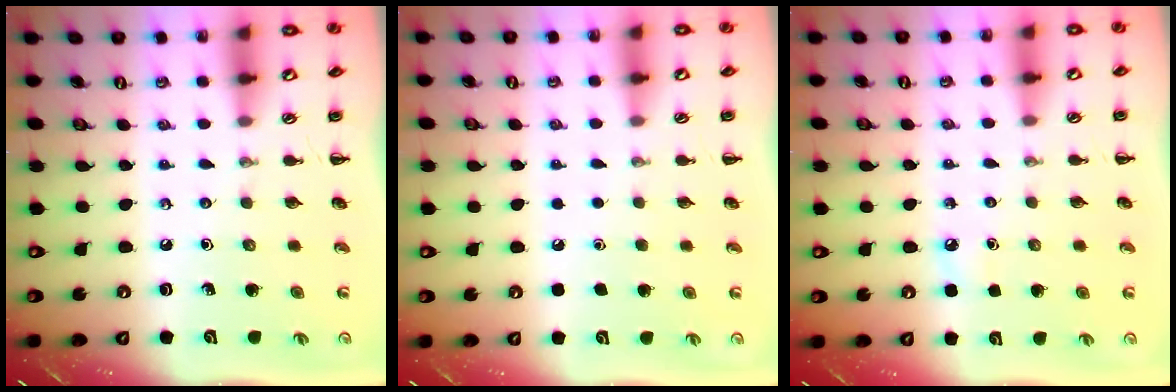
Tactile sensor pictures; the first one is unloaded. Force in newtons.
{"total": 1.8, "press": 1.7, "slide": 0.1}
{"total": 2.8, "press": 2.6, "slide": 1.0}